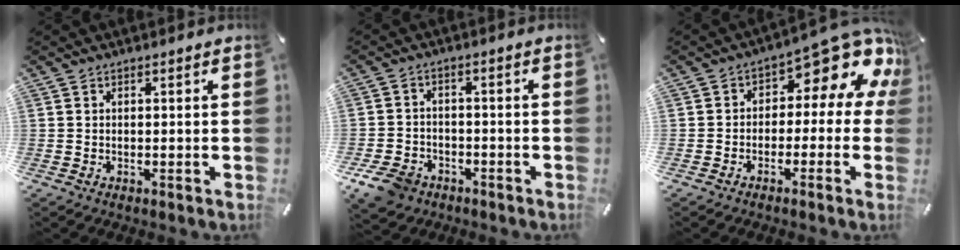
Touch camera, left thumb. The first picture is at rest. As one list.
[{"total": 7.1, "force": [-4.4, 5.0, 2.4], "torque": [-0.062, 0.025, -0.085]}, {"total": 11.0, "force": [5.9, 4.8, 7.9], "torque": [-0.106, -0.058, 0.095]}]